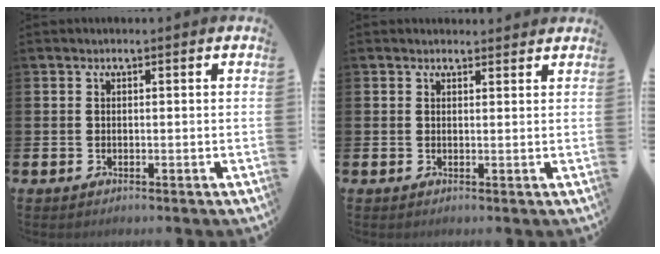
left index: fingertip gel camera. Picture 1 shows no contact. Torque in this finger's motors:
{"motor_torque": [0.72, -1.42, 0.11, -0.03]}